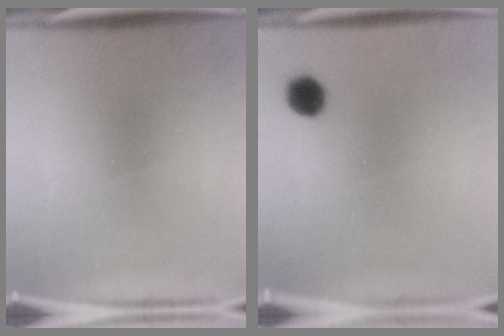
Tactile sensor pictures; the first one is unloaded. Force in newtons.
{"total": 4.1}